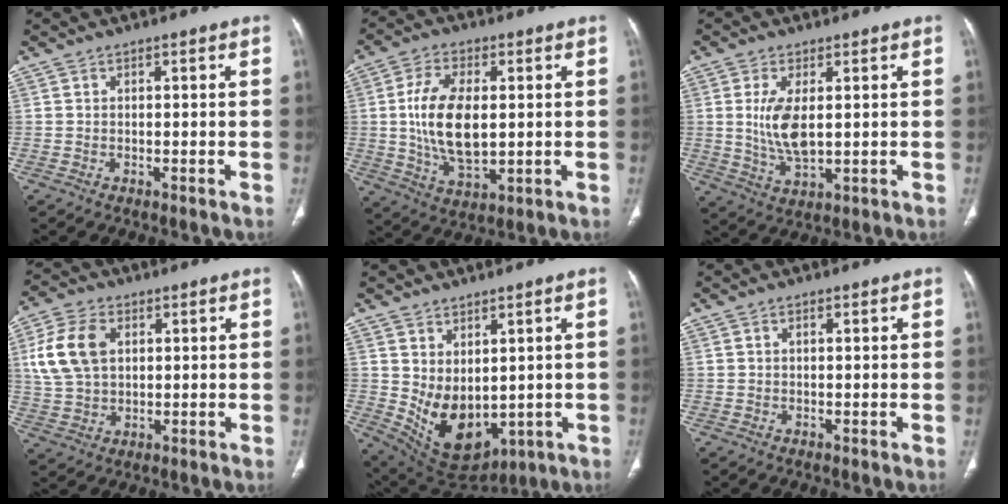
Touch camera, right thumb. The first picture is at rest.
{"total": 13.6, "force": [0.9, 7.1, 11.6], "torque": [-0.217, -0.010, 0.022]}
{"total": 7.8, "force": [1.0, 3.4, 7.0], "torque": [-0.144, -0.016, 0.028]}
{"total": 11.5, "force": [3.0, 7.7, 8.0], "torque": [-0.158, 0.003, 0.061]}
{"total": 11.7, "force": [0.7, 7.7, 8.9], "torque": [-0.130, -0.023, 0.051]}
{"total": 1.0, "force": [0.4, 0.5, 0.8], "torque": [-0.016, 0.003, 0.006]}